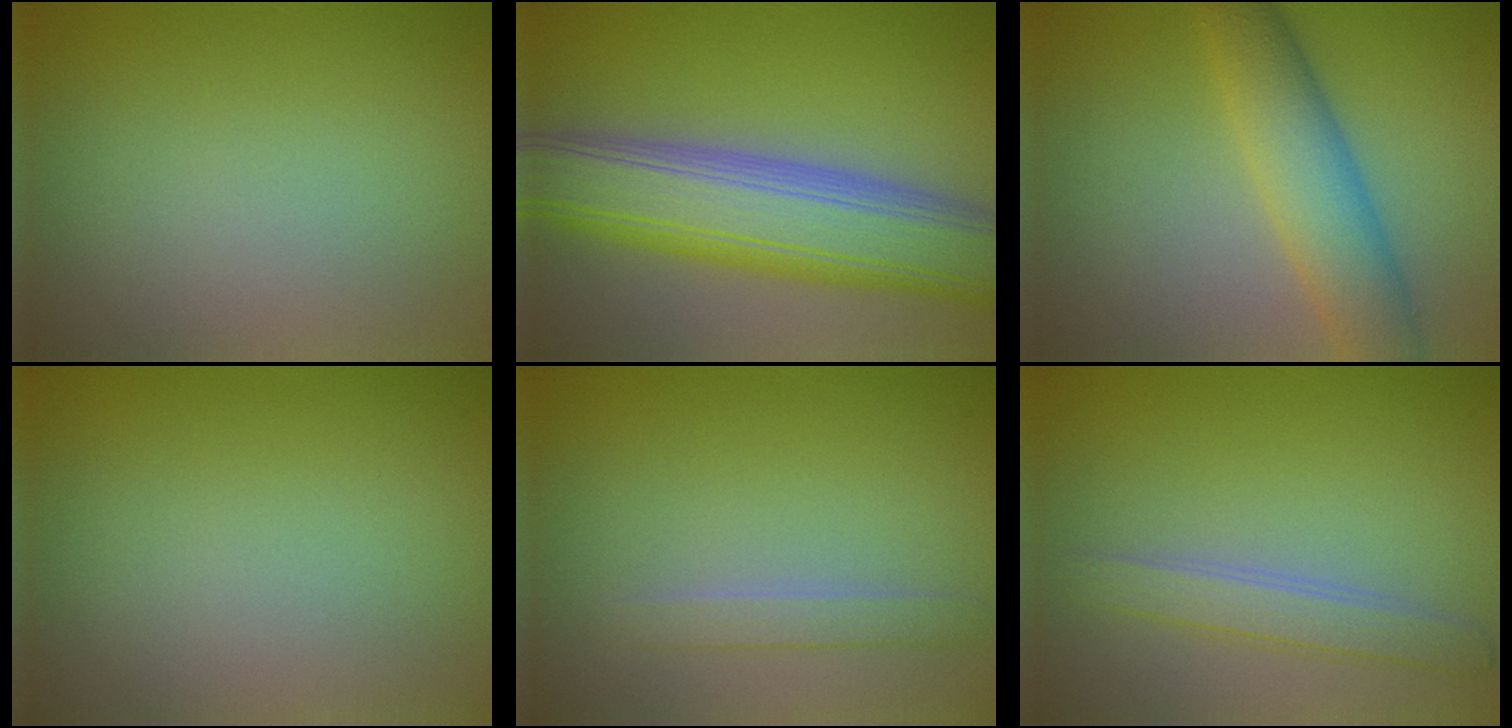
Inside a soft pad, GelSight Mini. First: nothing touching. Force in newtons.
{"total": 10.2, "press": 10.2, "slide": 0.2}
{"total": 5.7, "press": 5.7, "slide": 0.2}
{"total": 0.0}
{"total": 1.5, "press": 1.5, "slide": 0.1}
{"total": 2.5, "press": 2.4, "slide": 0.1}